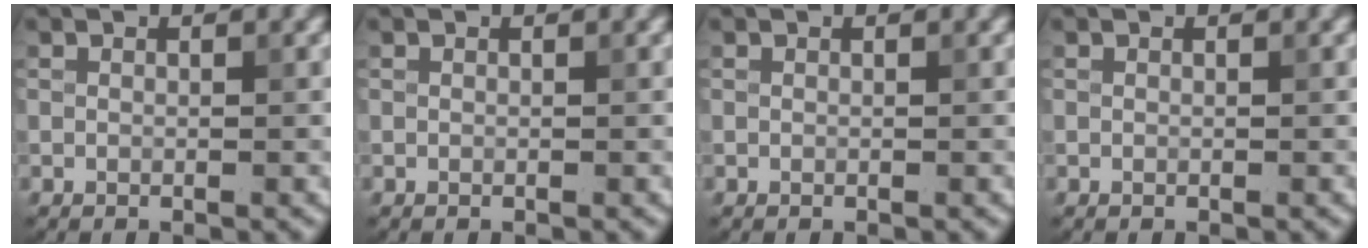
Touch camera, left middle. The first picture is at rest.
{"total": 0.0}
{"total": 0.0}
{"total": 0.0}